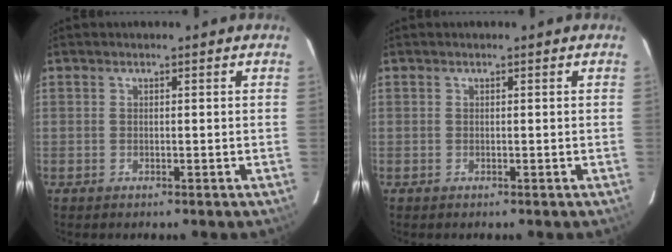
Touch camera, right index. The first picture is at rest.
{"total": 0.0}